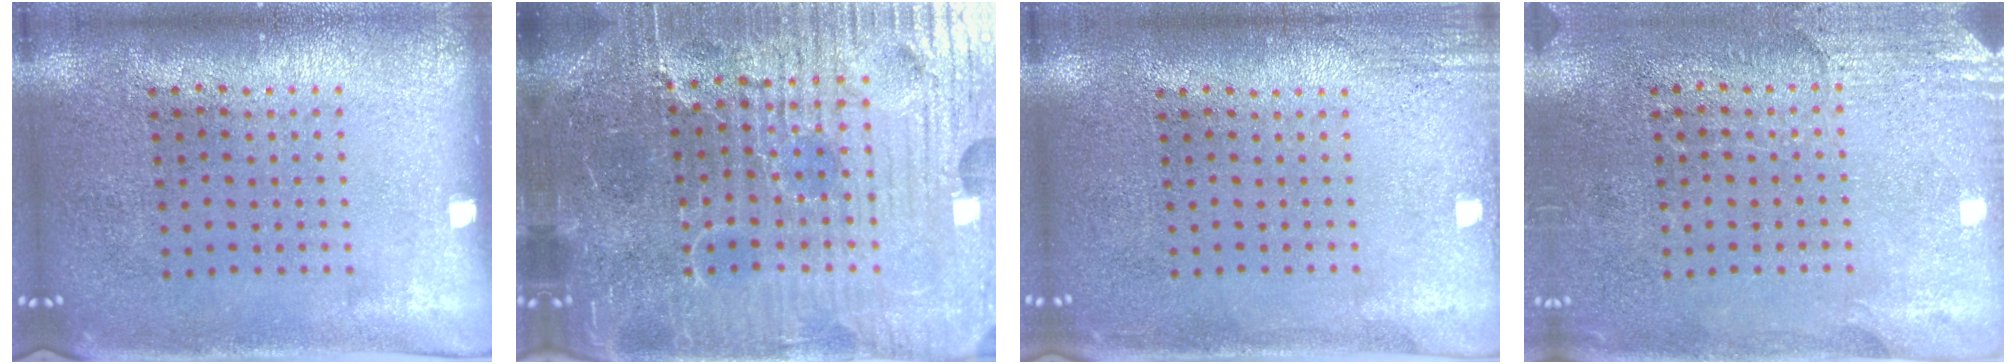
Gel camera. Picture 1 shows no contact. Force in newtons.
{"total": 6.8, "press": 6.1, "slide": 3.1}
{"total": 1.8, "press": 1.8, "slide": 0.2}
{"total": 2.8, "press": 2.5, "slide": 1.3}